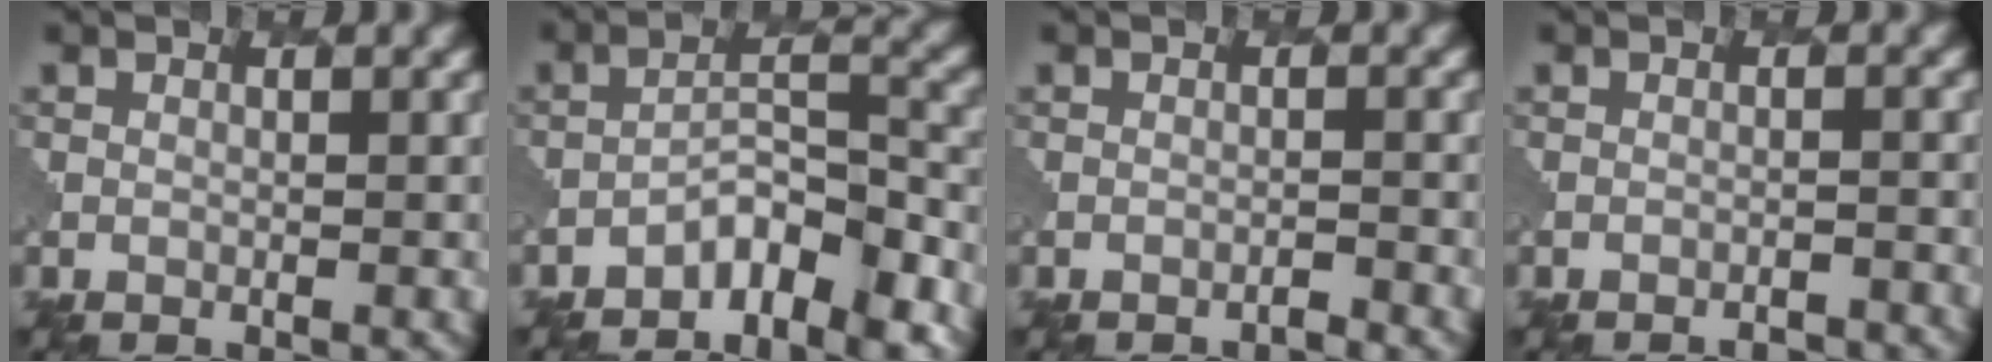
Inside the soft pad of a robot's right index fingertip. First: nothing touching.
{"total": 4.9, "force": [-3.8, 1.3, 2.8], "torque": [-0.043, 0.008, -0.068]}
{"total": 0.9, "force": [-0.9, 0.0, 0.3], "torque": [0.002, -0.001, -0.024]}
{"total": 2.7, "force": [-2.6, 0.4, 0.8], "torque": [-0.001, 0.015, -0.039]}